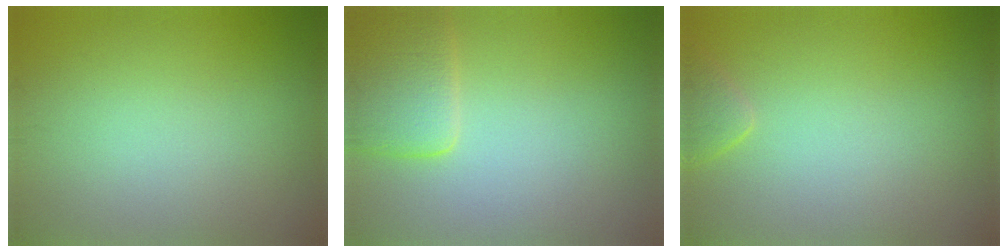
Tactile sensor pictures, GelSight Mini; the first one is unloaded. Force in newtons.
{"total": 3.6, "press": 3.6, "slide": 0.4}
{"total": 1.5, "press": 1.5, "slide": 0.2}